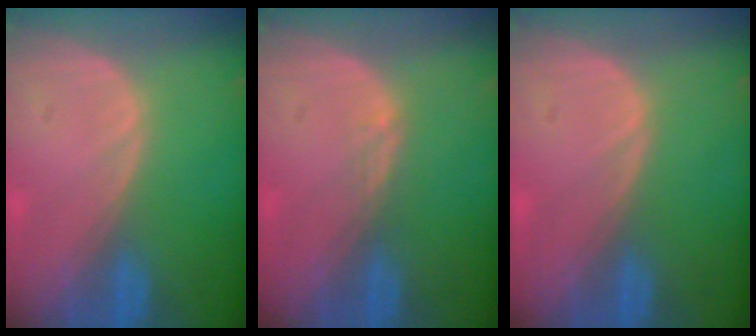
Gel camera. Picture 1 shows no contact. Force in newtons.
{"total": 1.0, "press": 0.7, "slide": 0.7}
{"total": 0.5, "press": 0.1, "slide": 0.5}